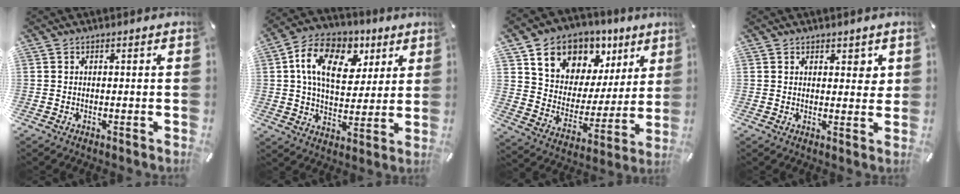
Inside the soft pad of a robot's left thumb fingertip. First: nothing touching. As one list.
[{"total": 16.0, "force": [6.0, 10.9, 10.1], "torque": [-0.167, -0.006, 0.111]}, {"total": 11.3, "force": [7.8, 8.0, 1.2], "torque": [-0.029, -0.077, 0.144]}, {"total": 2.8, "force": [1.7, 1.9, 1.2], "torque": [0.005, -0.008, 0.023]}]